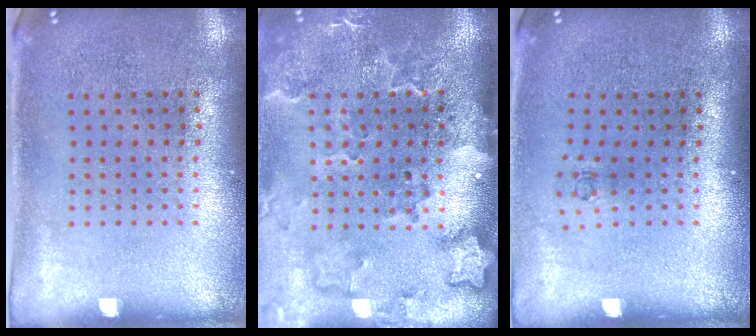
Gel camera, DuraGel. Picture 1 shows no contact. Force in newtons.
{"total": 2.9, "press": 2.2, "slide": 1.8}
{"total": 0.7, "press": 0.3, "slide": 0.6}